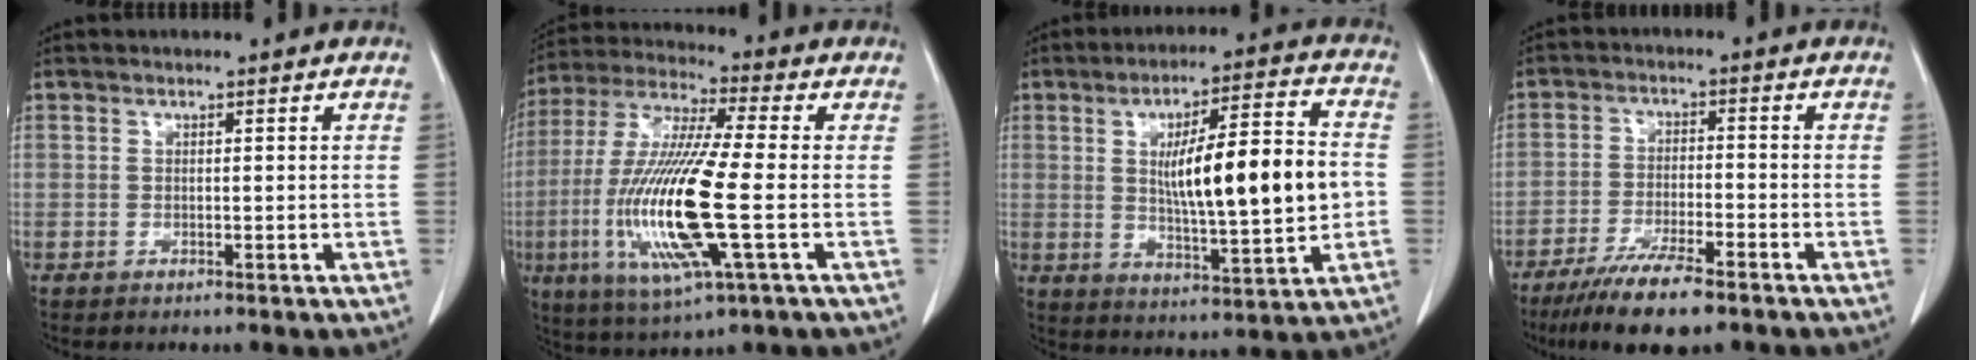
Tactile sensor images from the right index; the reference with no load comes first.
{"total": 17.7, "force": [-3.4, 1.4, 17.4], "torque": [-0.368, -0.016, -0.063]}
{"total": 15.9, "force": [0.3, 2.2, 15.8], "torque": [-0.251, 0.008, 0.007]}
{"total": 9.5, "force": [-6.9, 1.5, 6.4], "torque": [-0.111, -0.021, -0.117]}